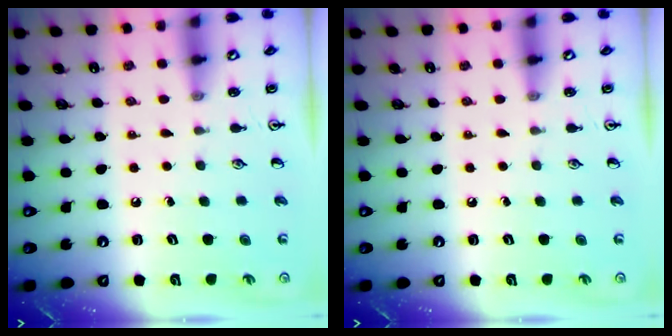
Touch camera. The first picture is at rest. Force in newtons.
{"total": 0.0}